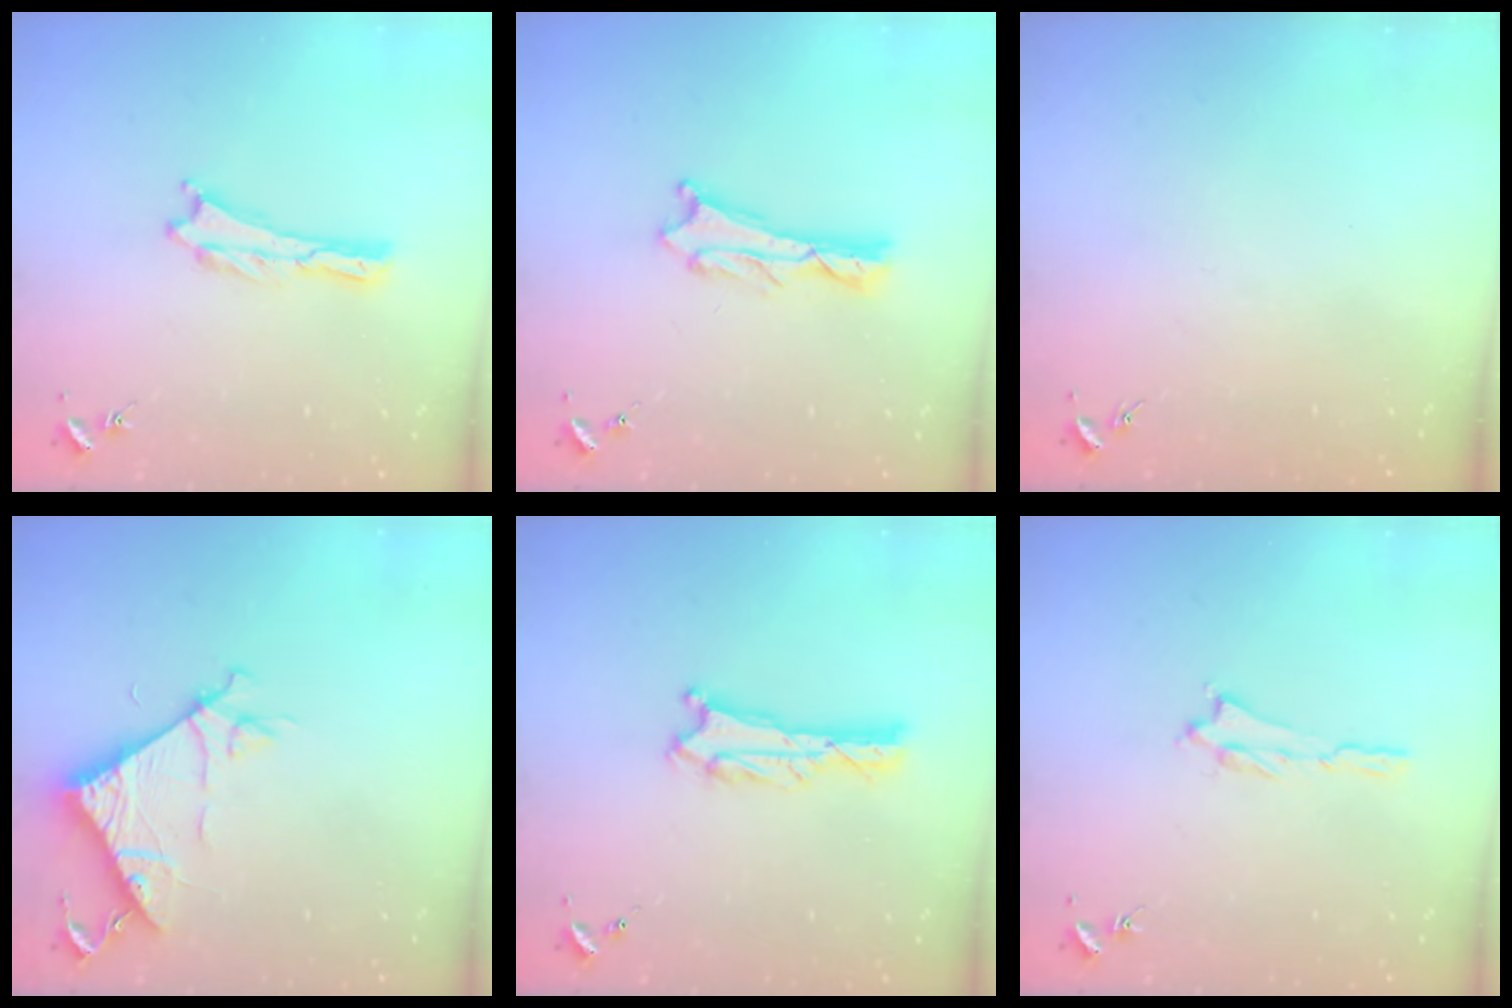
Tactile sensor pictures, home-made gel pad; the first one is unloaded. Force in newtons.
{"total": 1.1, "press": 1.0, "slide": 0.2}
{"total": 0.0}
{"total": 7.5, "press": 7.5, "slide": 0.4}
{"total": 0.7, "press": 0.7, "slide": 0.1}
{"total": 1.2, "press": 1.2, "slide": 0.3}